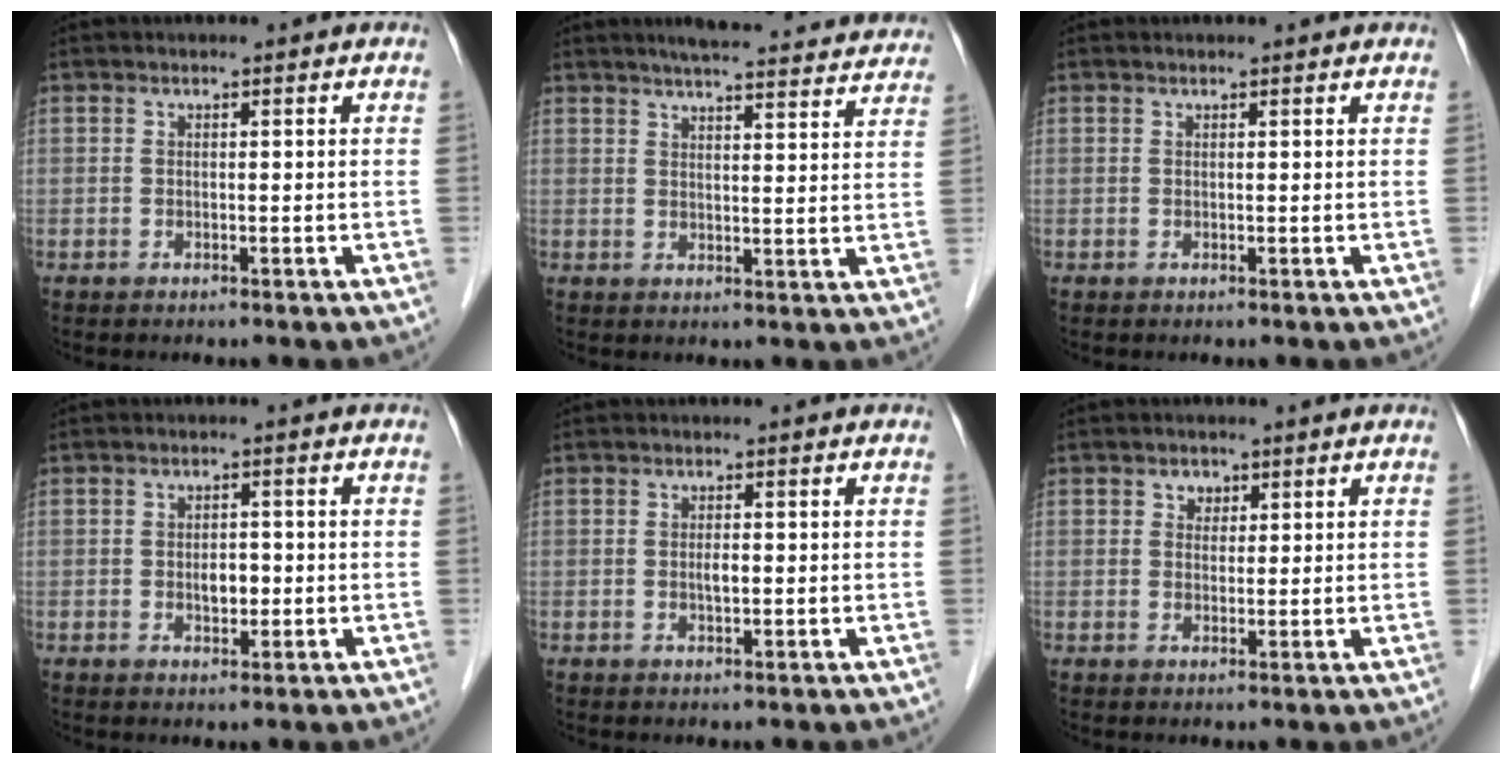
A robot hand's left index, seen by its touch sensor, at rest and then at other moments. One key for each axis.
{"total": 19.6, "fx": 18.2, "fy": 2.3, "fz": 7.1, "tx": -0.087, "ty": 0.002, "tz": 0.218}
{"total": 1.3, "fx": 1.2, "fy": 0.1, "fz": 0.3, "tx": -0.008, "ty": 0.012, "tz": 0.015}
{"total": 2.4, "fx": -0.3, "fy": 1.4, "fz": 1.9, "tx": -0.029, "ty": 0.003, "tz": -0.003}
{"total": 1.2, "fx": 0.0, "fy": 0.3, "fz": 1.1, "tx": -0.021, "ty": 0.000, "tz": 0.000}
{"total": 1.6, "fx": 0.8, "fy": 1.4, "fz": 0.5, "tx": 0.000, "ty": 0.001, "tz": 0.008}